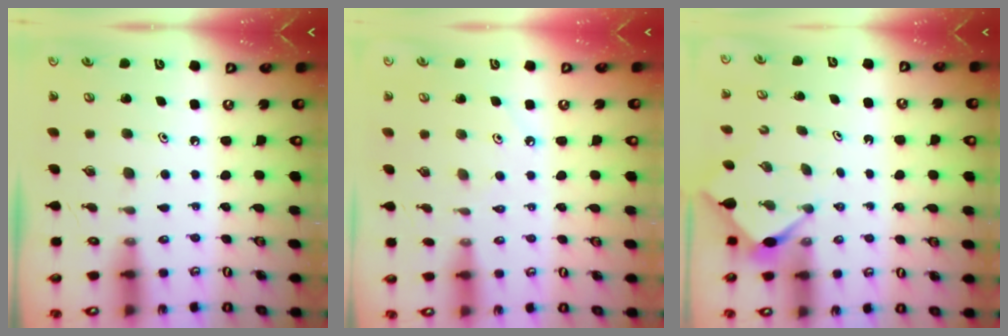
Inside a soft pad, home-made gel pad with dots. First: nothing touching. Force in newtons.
{"total": 1.7, "press": 1.7, "slide": 0.3}
{"total": 2.8, "press": 2.8, "slide": 0.3}